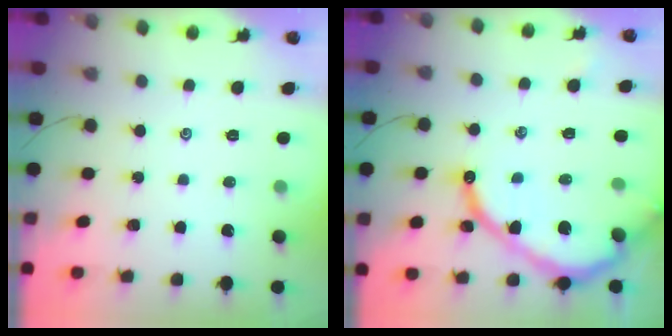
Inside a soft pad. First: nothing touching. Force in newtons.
{"total": 15.1, "press": 15.0, "slide": 1.8}